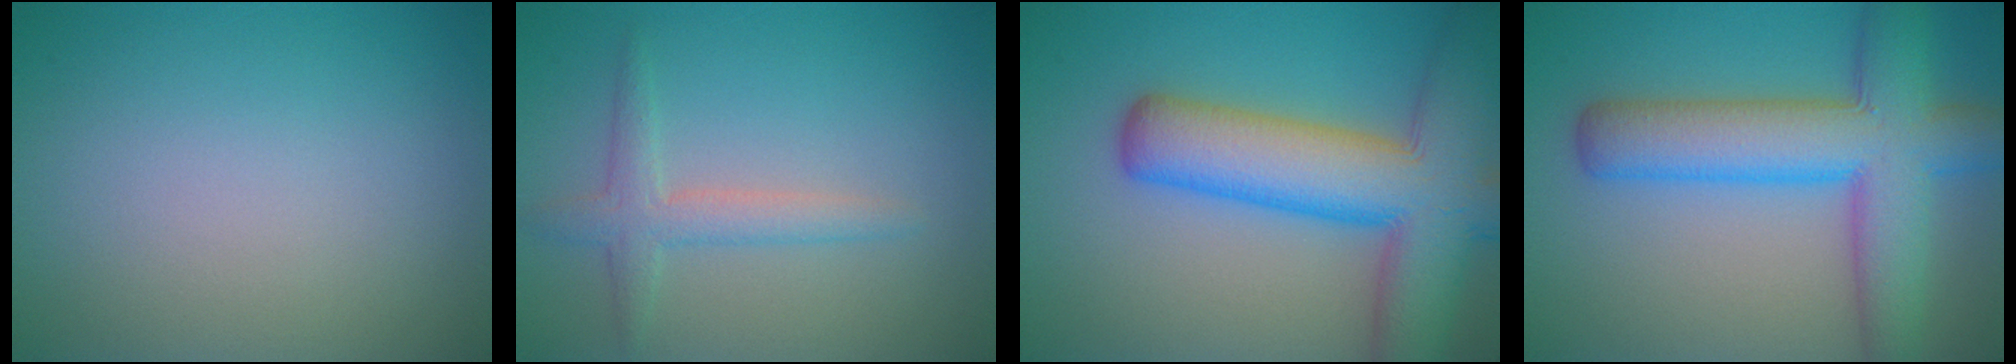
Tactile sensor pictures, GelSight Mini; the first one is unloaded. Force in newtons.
{"total": 2.4, "press": 2.4, "slide": 0.1}
{"total": 11.1, "press": 11.1, "slide": 0.7}
{"total": 8.9, "press": 8.9, "slide": 0.4}